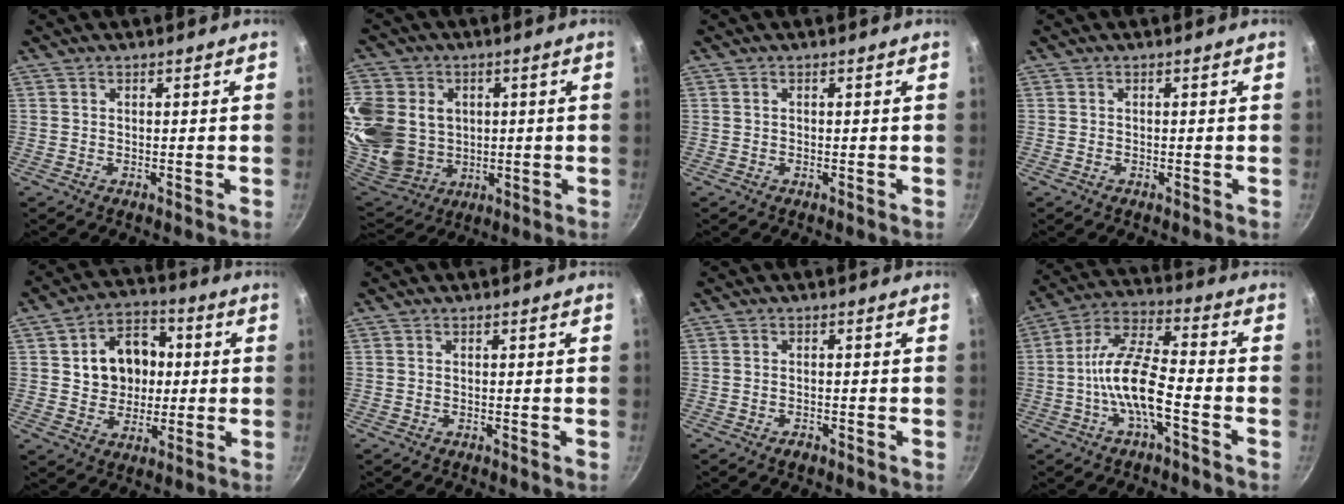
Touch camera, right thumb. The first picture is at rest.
{"total": 24.4, "force": [2.4, 20.6, 12.8], "torque": [-0.304, 0.007, 0.064]}
{"total": 0.0}
{"total": 0.0}
{"total": 12.5, "force": [1.6, 10.0, 7.3], "torque": [-0.075, 0.011, 0.022]}
{"total": 0.0}
{"total": 1.4, "force": [-1.0, 0.7, 0.8], "torque": [-0.015, 0.006, -0.015]}
{"total": 11.9, "force": [-3.8, 4.0, 10.6], "torque": [-0.201, 0.041, -0.084]}